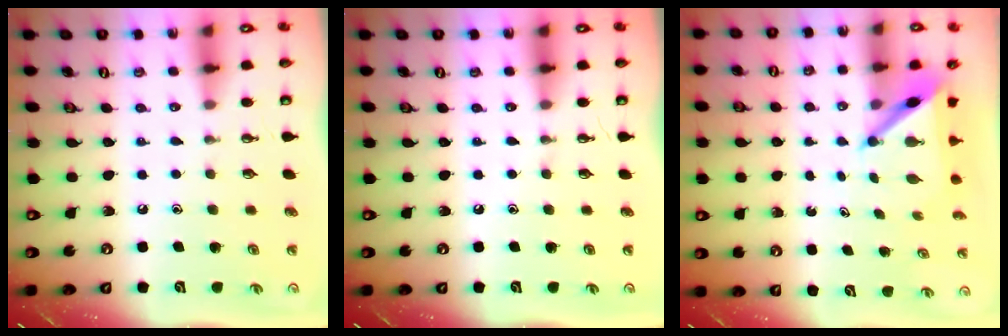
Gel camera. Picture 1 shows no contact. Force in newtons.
{"total": 0.0}
{"total": 4.9, "press": 4.9, "slide": 0.2}